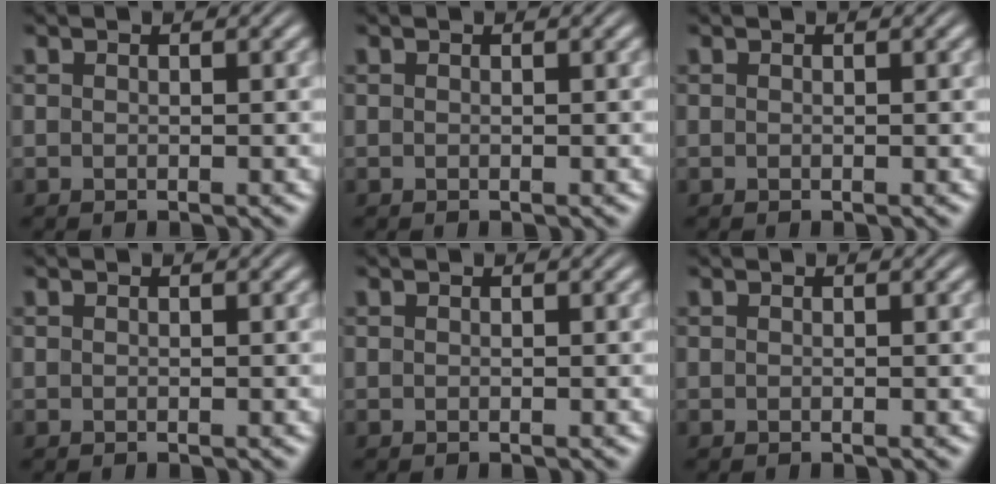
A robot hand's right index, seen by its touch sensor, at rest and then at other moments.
{"total": 0.0}
{"total": 0.0}
{"total": 0.0}
{"total": 0.0}
{"total": 0.0}